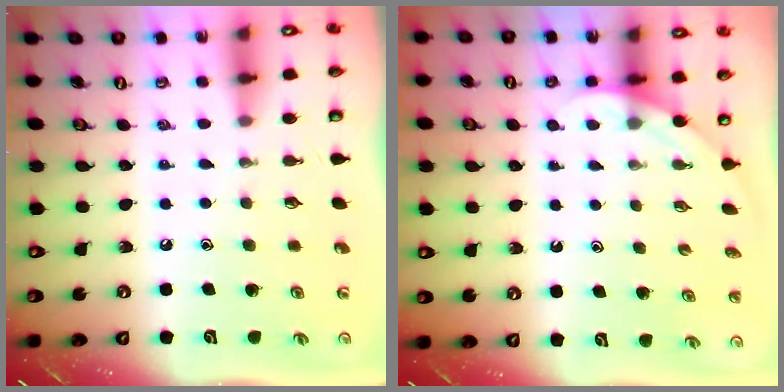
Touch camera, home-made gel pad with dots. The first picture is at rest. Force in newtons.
{"total": 2.2, "press": 2.2, "slide": 0.0}